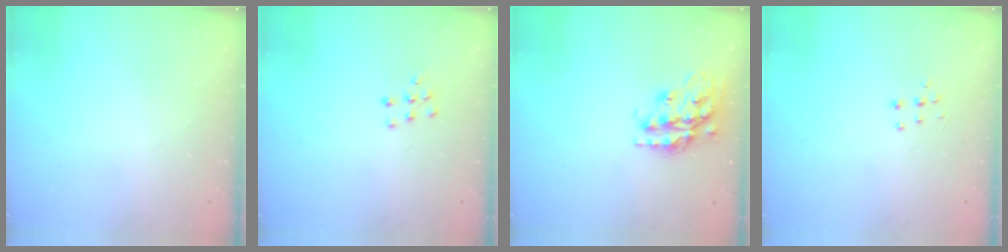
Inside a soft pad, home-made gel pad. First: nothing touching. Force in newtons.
{"total": 6.8, "press": 6.8, "slide": 0.4}
{"total": 17.6, "press": 17.5, "slide": 1.3}
{"total": 3.7, "press": 3.7, "slide": 0.2}